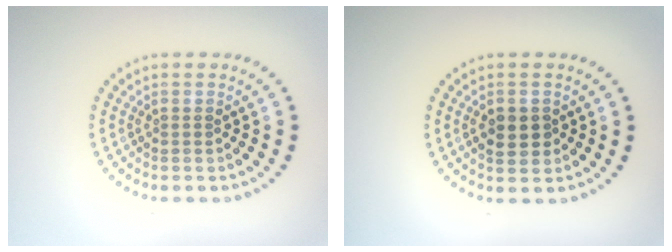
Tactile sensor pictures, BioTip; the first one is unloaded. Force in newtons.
{"total": 2.5, "press": 2.5, "slide": 0.2}